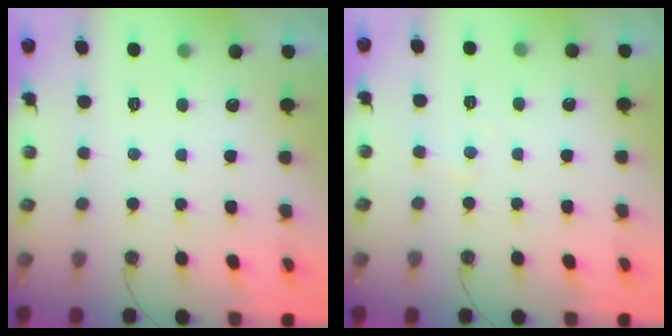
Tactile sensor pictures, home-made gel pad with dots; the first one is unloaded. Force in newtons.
{"total": 3.0, "press": 2.9, "slide": 0.6}